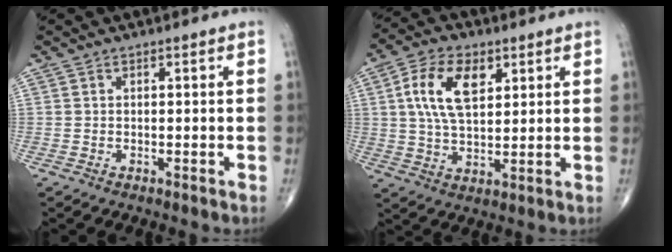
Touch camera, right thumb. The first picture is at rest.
{"total": 11.5, "force": [3.8, 6.3, 8.9], "torque": [-0.160, -0.004, 0.070]}